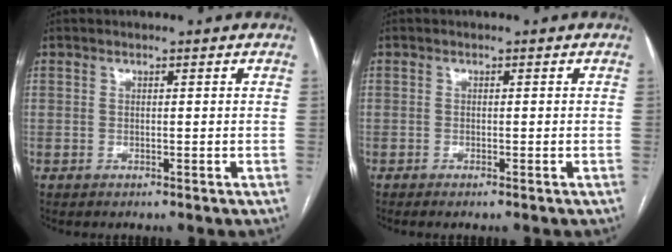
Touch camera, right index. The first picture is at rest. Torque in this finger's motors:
{"motor_torque": [0.08, 0.10, -0.03, 0.01]}